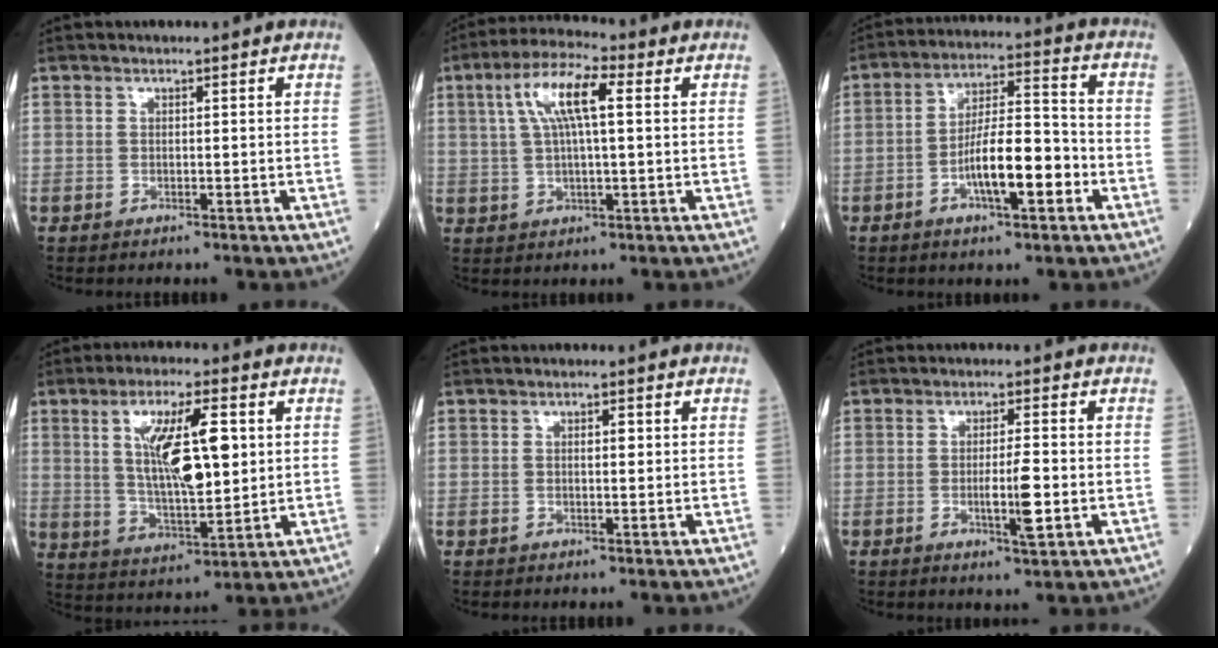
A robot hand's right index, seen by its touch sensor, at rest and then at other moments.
{"total": 9.6, "force": [2.7, 2.3, 8.9], "torque": [-0.180, 0.022, 0.051]}
{"total": 10.8, "force": [-3.7, 2.6, 9.8], "torque": [-0.178, 0.015, -0.062]}
{"total": 12.7, "force": [3.0, 3.2, 11.9], "torque": [-0.230, 0.002, 0.058]}
{"total": 2.6, "force": [0.3, 0.4, 2.5], "torque": [-0.049, 0.004, 0.007]}
{"total": 5.2, "force": [-1.0, 0.5, 5.1], "torque": [-0.090, -0.007, -0.013]}